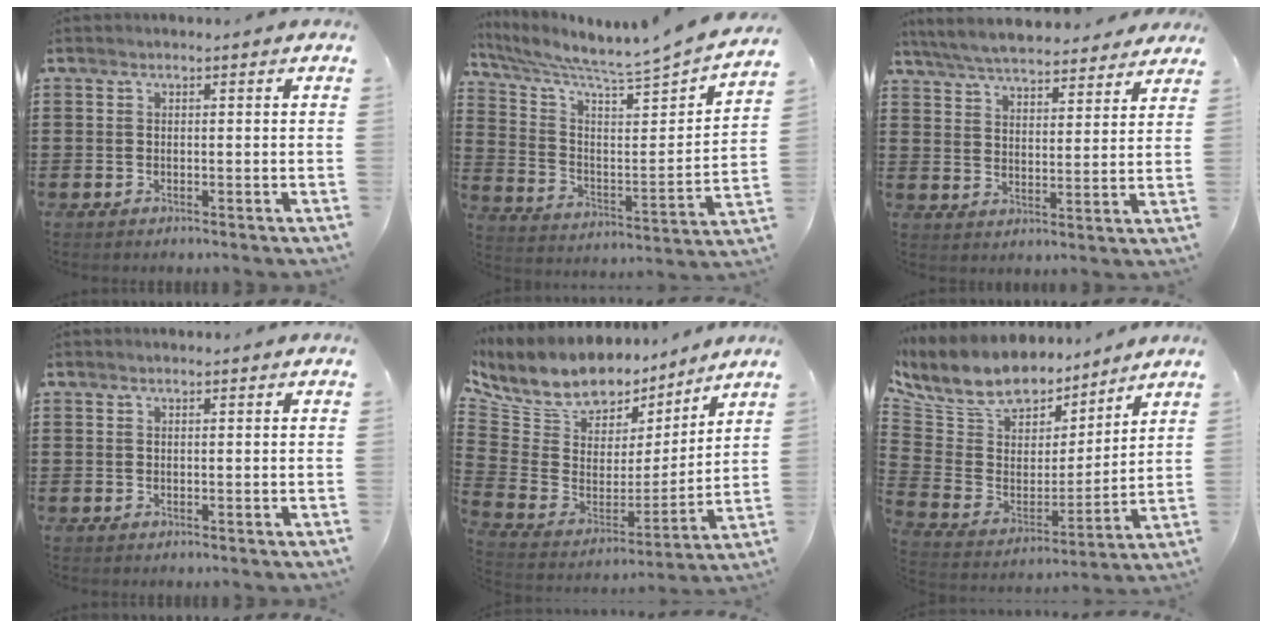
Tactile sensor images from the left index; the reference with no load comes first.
{"total": 5.2, "force": [4.9, -0.6, 1.8], "torque": [-0.063, -0.060, 0.073]}
{"total": 6.1, "force": [6.0, 0.5, 1.2], "torque": [-0.051, -0.029, 0.107]}
{"total": 0.0}
{"total": 9.3, "force": [7.7, 4.6, 2.3], "torque": [-0.095, -0.052, 0.140]}
{"total": 9.4, "force": [8.3, 4.1, 1.8], "torque": [-0.089, -0.052, 0.151]}